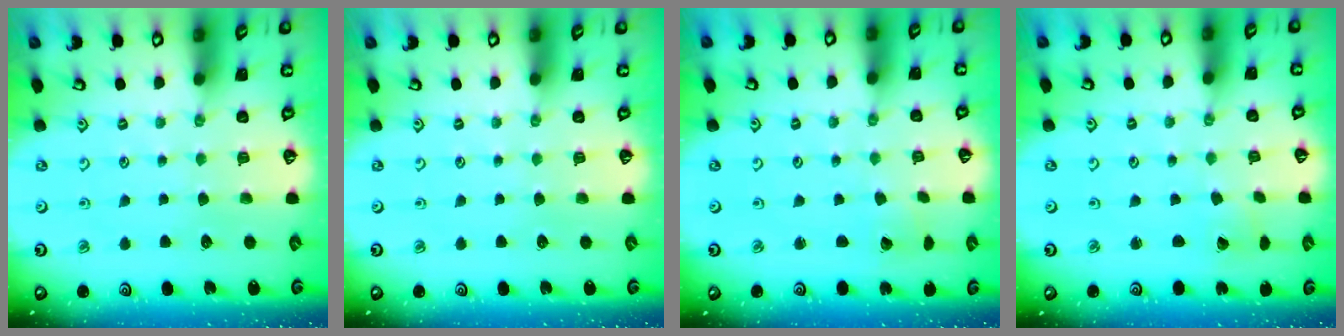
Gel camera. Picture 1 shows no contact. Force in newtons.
{"total": 0.0}
{"total": 1.7, "press": 1.7, "slide": 0.2}
{"total": 1.5, "press": 1.5, "slide": 0.2}